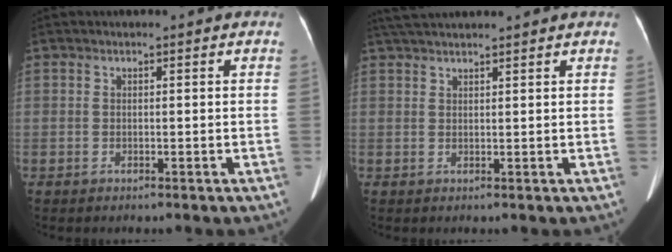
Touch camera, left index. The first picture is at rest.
{"total": 8.0, "force": [7.2, 0.3, 3.5], "torque": [-0.057, 0.031, 0.108]}